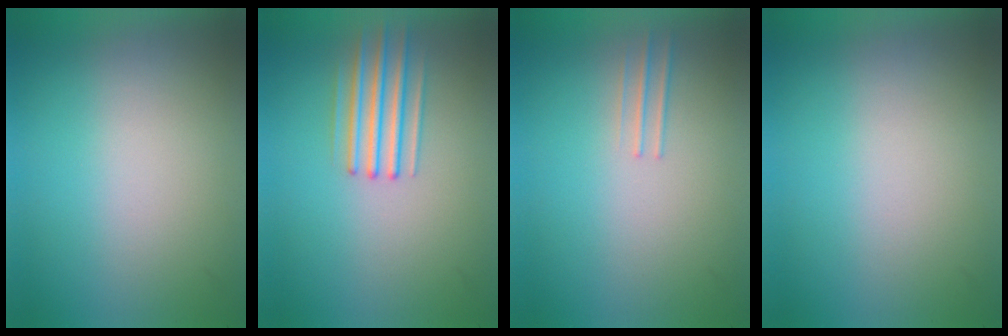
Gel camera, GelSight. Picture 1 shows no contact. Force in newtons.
{"total": 2.6}
{"total": 1.2}
{"total": 0.0}